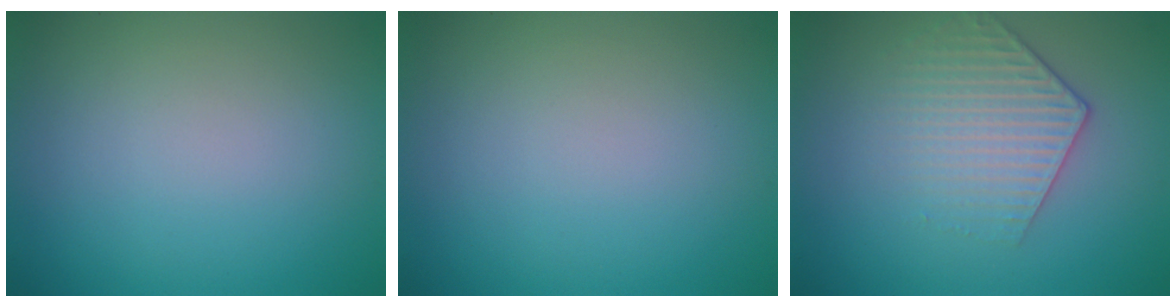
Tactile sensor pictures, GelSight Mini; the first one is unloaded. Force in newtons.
{"total": 0.0}
{"total": 3.2, "press": 2.8, "slide": 1.5}